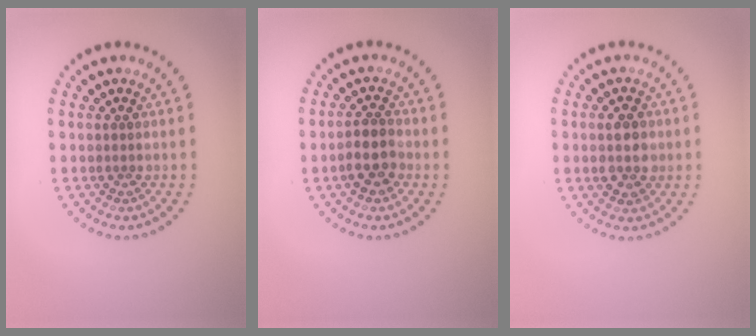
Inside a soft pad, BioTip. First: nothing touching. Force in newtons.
{"total": 2.6, "press": 2.4, "slide": 0.8}
{"total": 3.6, "press": 3.6, "slide": 0.1}